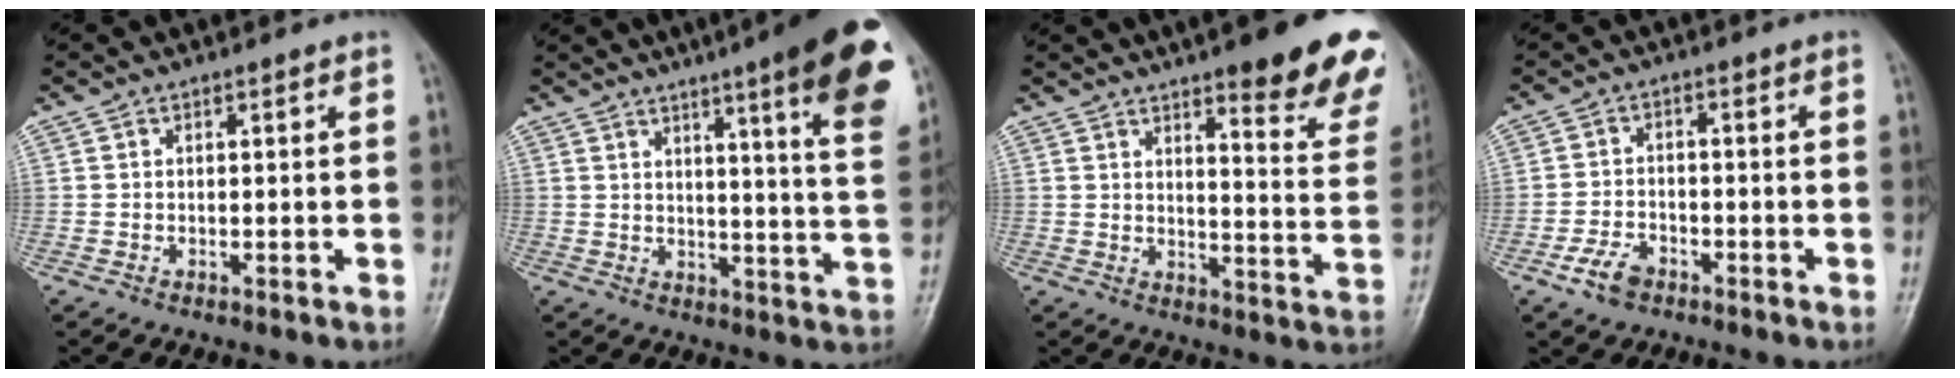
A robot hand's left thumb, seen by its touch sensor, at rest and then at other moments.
{"total": 19.0, "force": [10.9, 2.1, 15.3], "torque": [-0.173, -0.046, 0.126]}
{"total": 19.5, "force": [12.7, 4.3, 14.1], "torque": [-0.145, -0.062, 0.155]}
{"total": 4.8, "force": [-2.9, 2.9, 2.5], "torque": [-0.045, 0.014, -0.053]}